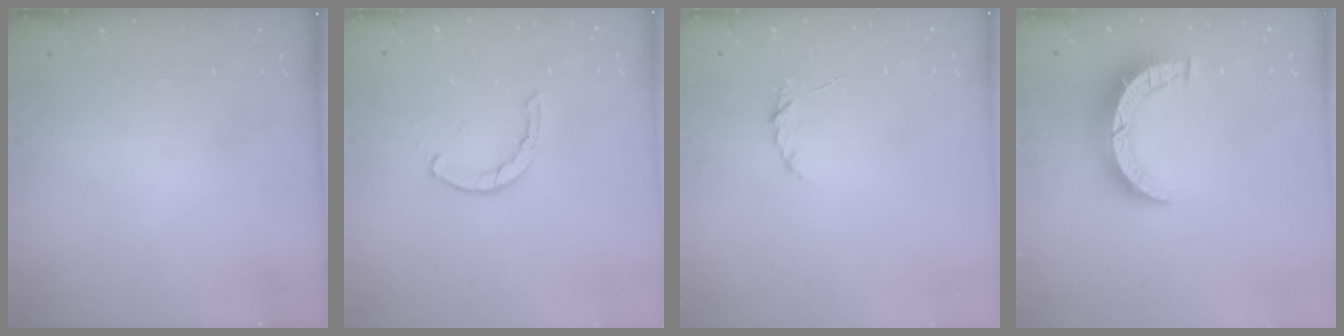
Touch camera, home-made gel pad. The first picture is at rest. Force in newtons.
{"total": 1.7, "press": 1.6, "slide": 0.3}
{"total": 3.9, "press": 3.9, "slide": 0.5}
{"total": 8.3, "press": 8.3, "slide": 0.6}